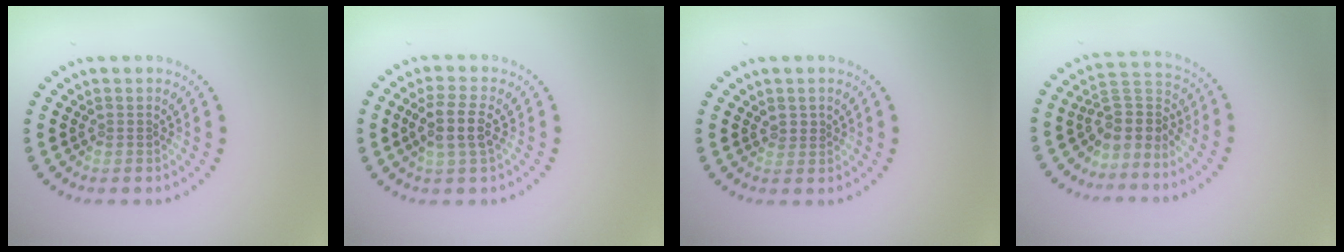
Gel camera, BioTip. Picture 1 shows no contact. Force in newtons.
{"total": 2.9, "press": 2.6, "slide": 1.4}
{"total": 0.6, "press": 0.5, "slide": 0.3}
{"total": 3.5, "press": 2.5, "slide": 2.4}